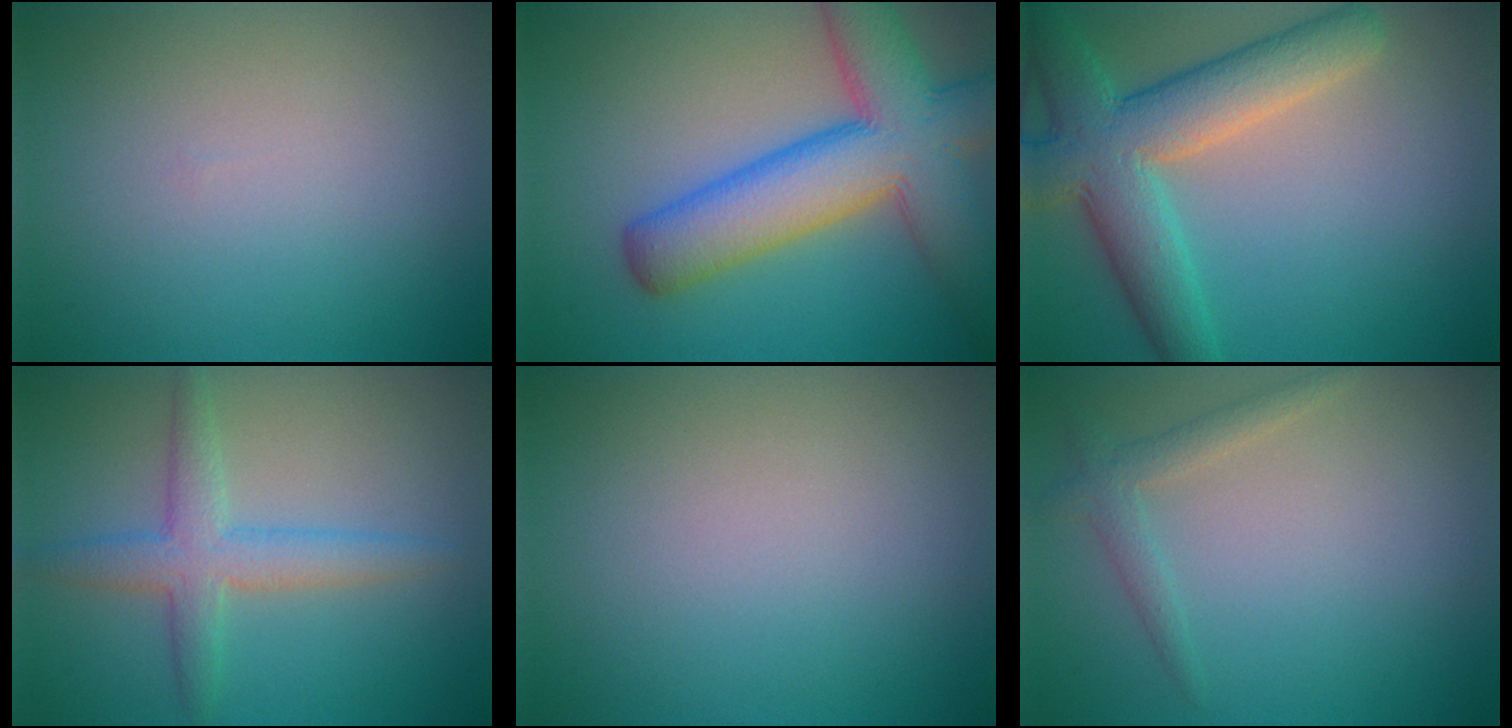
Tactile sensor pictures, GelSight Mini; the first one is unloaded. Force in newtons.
{"total": 10.4, "press": 10.4, "slide": 0.5}
{"total": 7.6, "press": 7.6, "slide": 0.5}
{"total": 3.6, "press": 3.6, "slide": 0.1}
{"total": 0.0}
{"total": 1.8, "press": 1.8, "slide": 0.1}